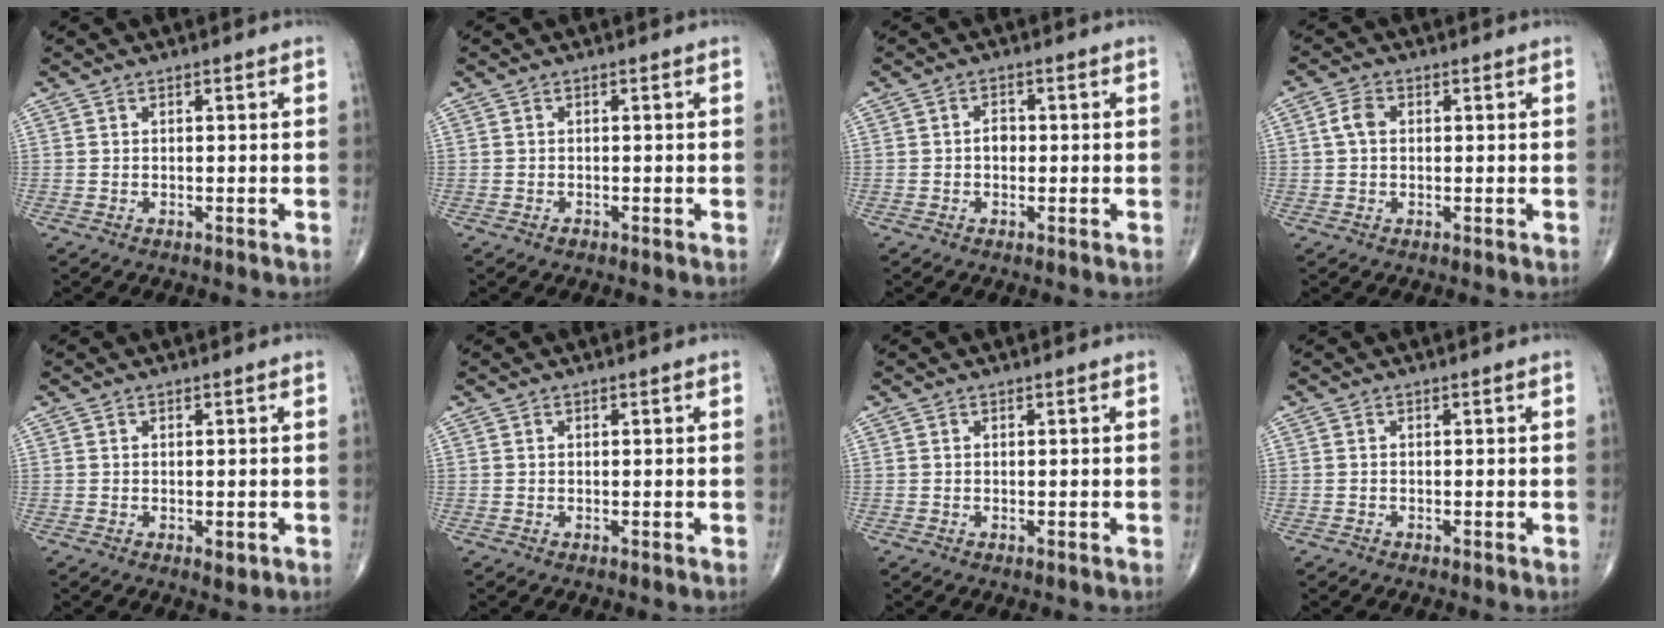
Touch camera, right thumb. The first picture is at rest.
{"total": 0.7, "force": [-0.5, 0.4, 0.3], "torque": [-0.003, 0.000, -0.009]}
{"total": 2.1, "force": [-0.2, 1.6, 1.4], "torque": [-0.012, 0.006, -0.007]}
{"total": 3.3, "force": [0.4, 2.3, 2.3], "torque": [-0.047, 0.008, 0.005]}
{"total": 1.6, "force": [-0.3, 0.9, 1.3], "torque": [-0.014, -0.003, -0.003]}
{"total": 0.0}
{"total": 0.0}
{"total": 0.0}